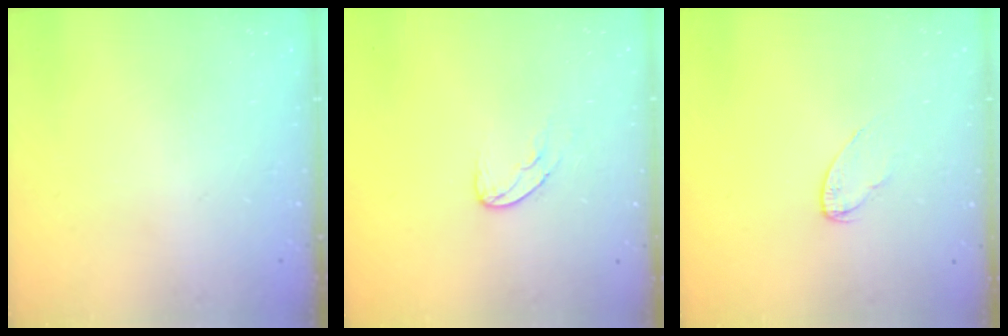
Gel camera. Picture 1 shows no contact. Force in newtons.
{"total": 4.8, "press": 4.8, "slide": 0.3}
{"total": 4.7, "press": 4.7, "slide": 0.4}